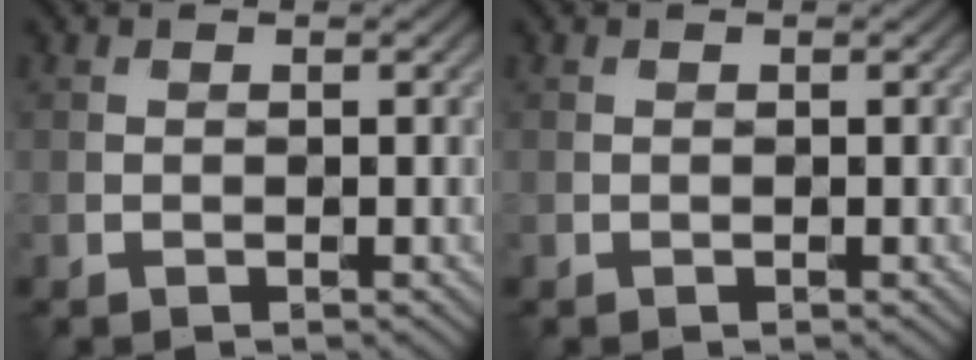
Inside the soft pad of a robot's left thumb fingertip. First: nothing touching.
{"total": 0.0}